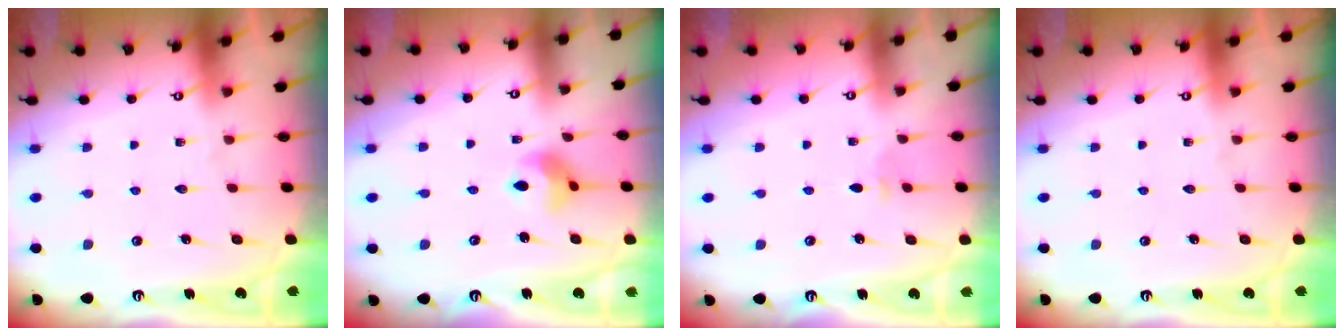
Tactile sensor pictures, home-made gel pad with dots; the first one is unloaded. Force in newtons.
{"total": 6.9, "press": 6.9, "slide": 0.8}
{"total": 2.8, "press": 2.7, "slide": 0.7}
{"total": 0.0}